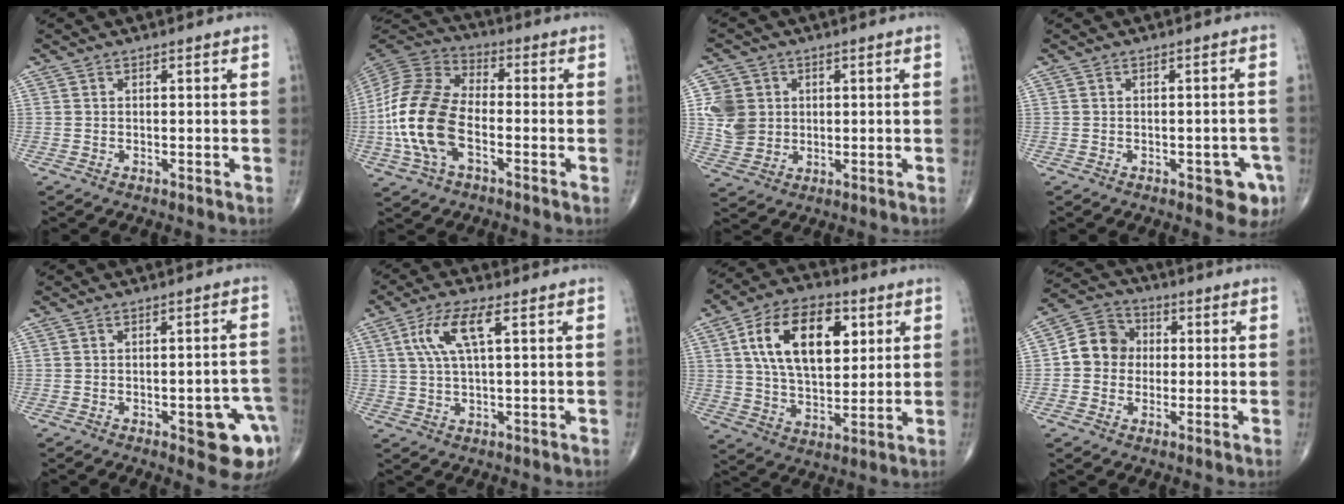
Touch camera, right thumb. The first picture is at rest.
{"total": 16.6, "force": [-3.8, 9.3, 13.2], "torque": [-0.279, 0.027, -0.077]}
{"total": 8.2, "force": [1.4, 7.4, 3.4], "torque": [-0.045, -0.004, 0.031]}
{"total": 5.1, "force": [-2.3, 2.4, 3.9], "torque": [-0.021, 0.009, -0.023]}
{"total": 10.4, "force": [-4.2, 3.8, 8.8], "torque": [-0.076, 0.021, -0.043]}
{"total": 7.8, "force": [2.6, 2.0, 7.1], "torque": [-0.161, 0.007, 0.052]}
{"total": 18.2, "force": [5.5, 10.3, 14.0], "torque": [-0.213, -0.008, 0.096]}
{"total": 8.5, "force": [0.2, 7.6, 3.9], "torque": [-0.043, 0.023, -0.011]}